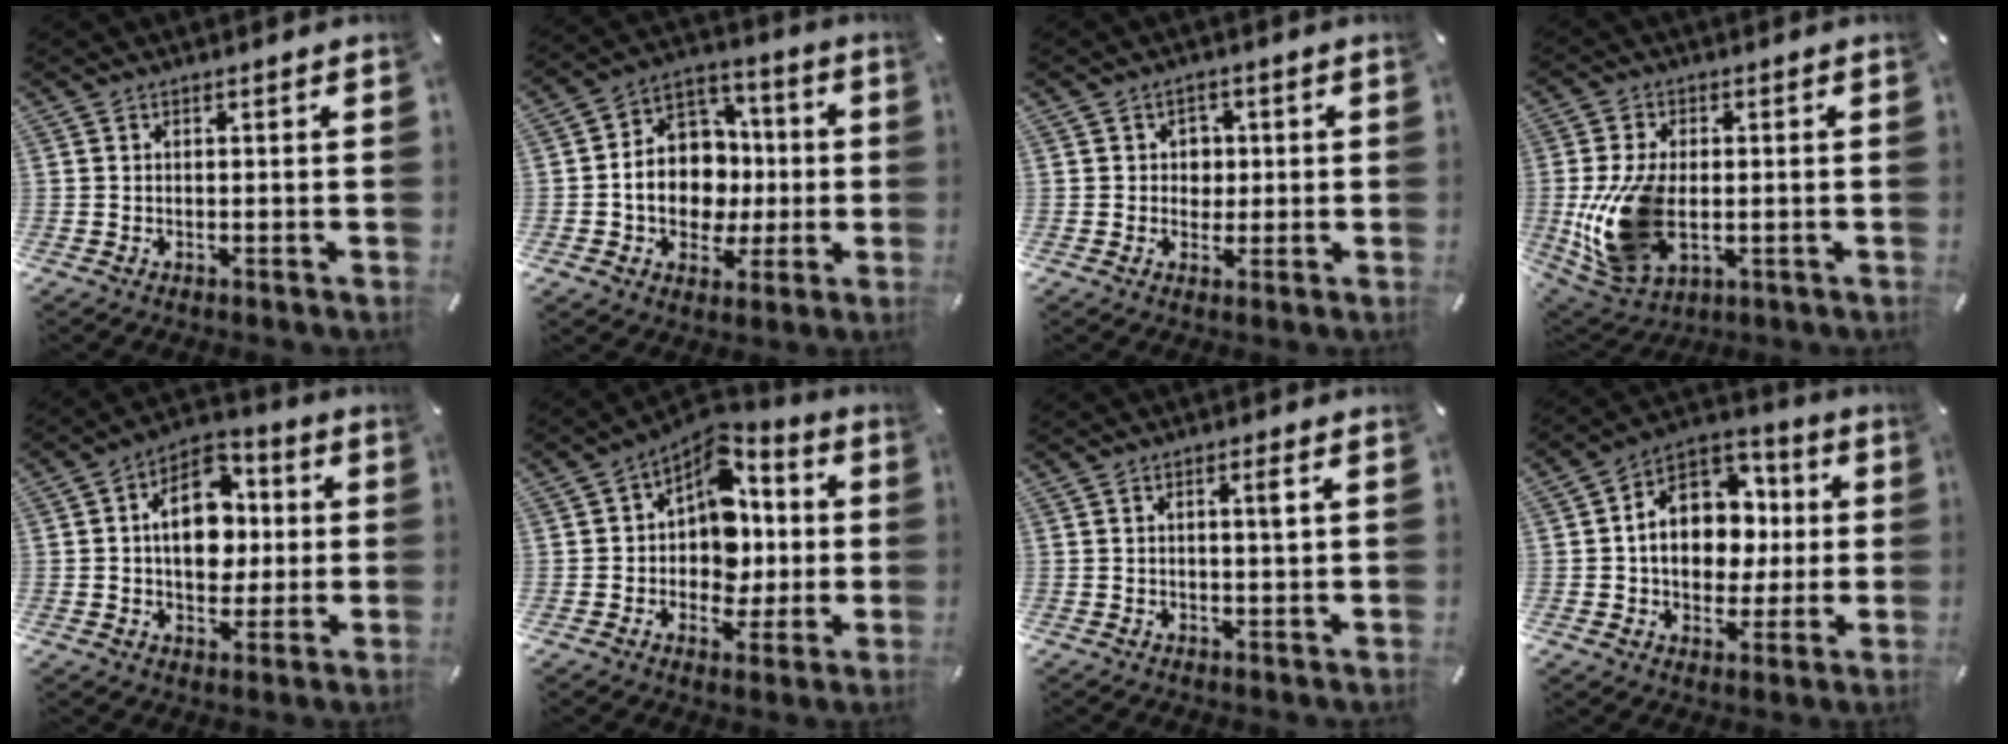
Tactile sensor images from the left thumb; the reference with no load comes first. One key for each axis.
{"total": 14.3, "fx": -1.5, "fy": 12.1, "fz": 7.4, "tx": -0.140, "ty": 0.007, "tz": -0.019}
{"total": 4.3, "fx": 0.3, "fy": 4.0, "fz": 1.3, "tx": -0.012, "ty": 0.000, "tz": 0.000}
{"total": 16.1, "fx": -1.9, "fy": 10.1, "fz": 12.4, "tx": -0.276, "ty": -0.009, "tz": -0.029}
{"total": 14.2, "fx": 1.2, "fy": 10.3, "fz": 9.7, "tx": -0.152, "ty": 0.003, "tz": 0.023}
{"total": 12.4, "fx": 1.7, "fy": 10.4, "fz": 6.5, "tx": -0.098, "ty": -0.022, "tz": 0.037}
{"total": 2.4, "fx": 0.5, "fy": 0.3, "fz": 2.3, "tx": -0.037, "ty": -0.002, "tz": 0.005}
{"total": 14.1, "fx": 0.1, "fy": 11.6, "fz": 8.0, "tx": -0.139, "ty": -0.002, "tz": 0.005}